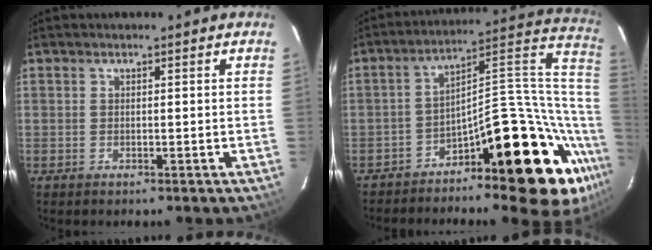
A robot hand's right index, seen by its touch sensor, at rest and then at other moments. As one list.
[{"total": 21.7, "force": [-11.4, 7.9, 16.7], "torque": [-0.176, 0.050, -0.175]}]